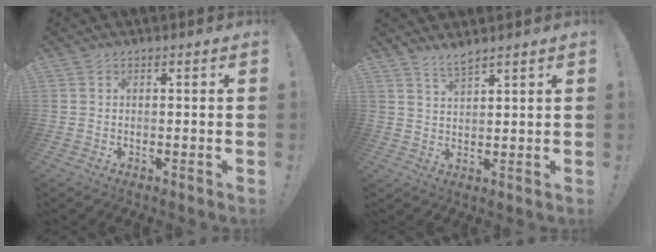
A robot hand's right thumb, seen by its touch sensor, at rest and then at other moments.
{"total": 3.6, "force": [3.3, 0.1, 1.6], "torque": [-0.032, -0.021, 0.057]}